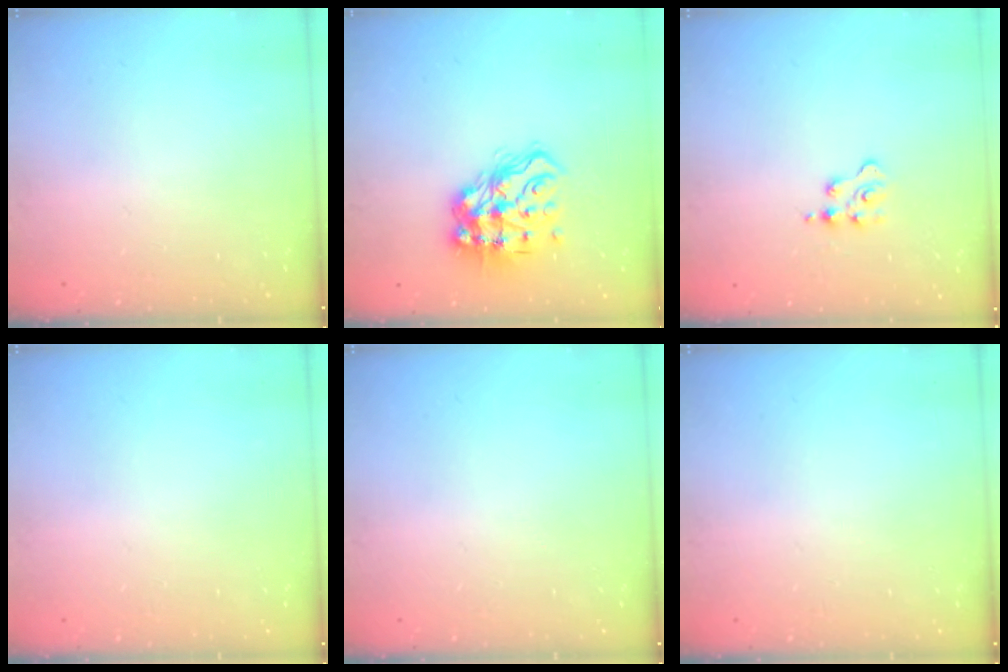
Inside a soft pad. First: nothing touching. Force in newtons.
{"total": 14.7, "press": 14.6, "slide": 1.6}
{"total": 3.0, "press": 3.0, "slide": 0.5}
{"total": 0.0}
{"total": 0.0}
{"total": 0.0}